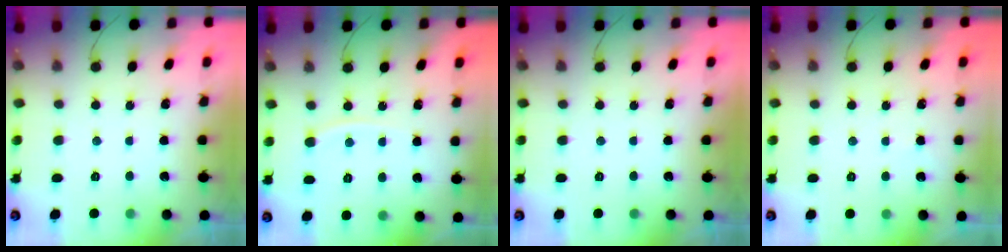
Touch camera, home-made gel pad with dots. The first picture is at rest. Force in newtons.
{"total": 5.0, "press": 4.9, "slide": 0.6}
{"total": 0.0}
{"total": 2.1, "press": 2.1, "slide": 0.3}